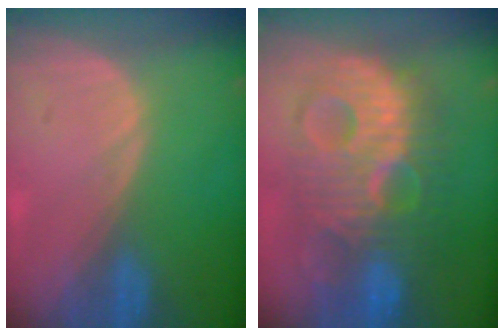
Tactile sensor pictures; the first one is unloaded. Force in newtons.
{"total": 12.1, "press": 12.1, "slide": 0.8}